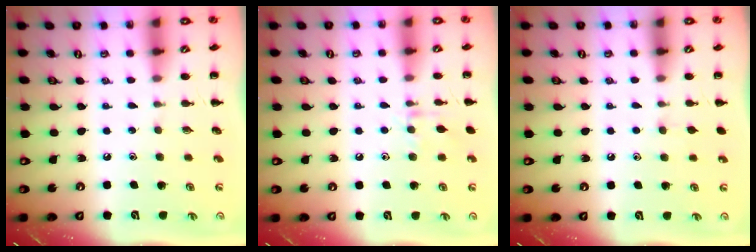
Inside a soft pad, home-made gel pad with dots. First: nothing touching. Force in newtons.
{"total": 7.1, "press": 7.0, "slide": 1.3}
{"total": 2.8, "press": 2.5, "slide": 1.3}